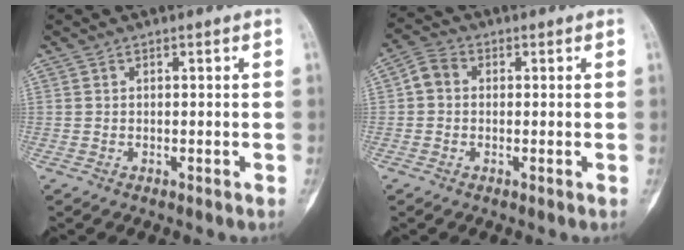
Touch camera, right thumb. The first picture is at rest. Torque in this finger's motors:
{"motor_torque": [-0.25, 0.31, 0.01, 0.13, 0.02]}